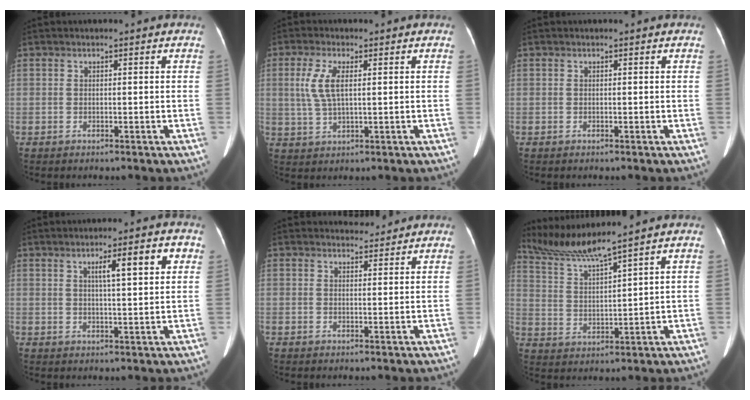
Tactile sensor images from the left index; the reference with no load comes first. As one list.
[{"total": 5.0, "force": [1.2, 1.4, 4.6], "torque": [-0.112, 0.005, 0.026]}, {"total": 0.0}, {"total": 6.3, "force": [2.4, 0.7, 5.7], "torque": [-0.086, 0.012, 0.035]}, {"total": 2.2, "force": [2.1, 0.5, -0.1], "torque": [-0.002, 0.001, 0.032]}, {"total": 7.1, "force": [6.3, -2.0, 2.6], "torque": [-0.062, -0.003, 0.132]}]